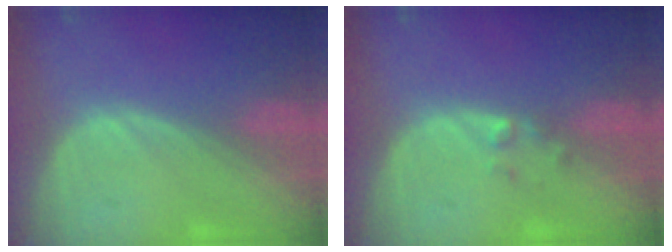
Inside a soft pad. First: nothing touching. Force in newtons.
{"total": 1.4, "press": 1.2, "slide": 0.7}